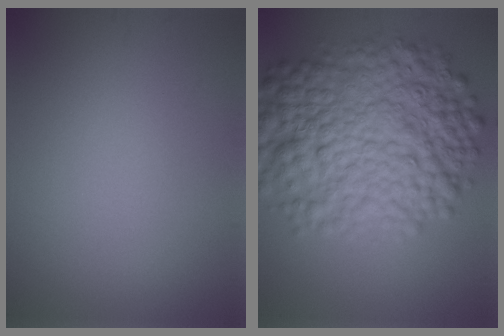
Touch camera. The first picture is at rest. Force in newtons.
{"total": 12.1, "press": 12.1, "slide": 0.2}